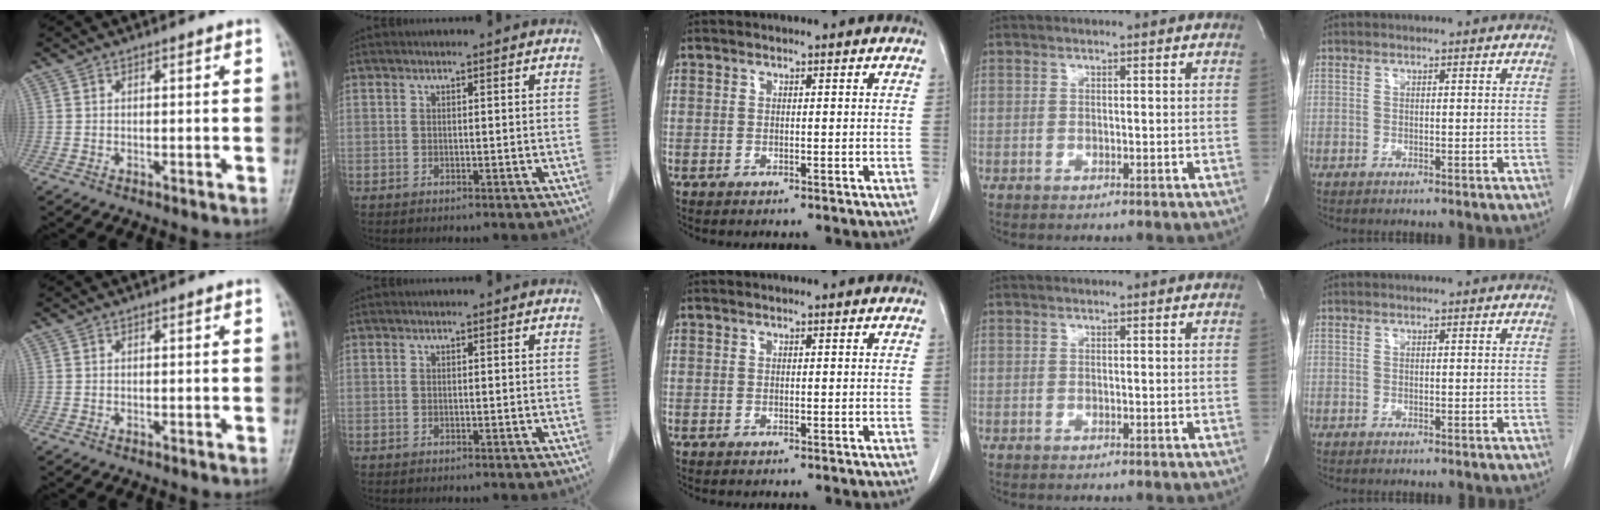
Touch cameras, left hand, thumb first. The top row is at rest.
{}